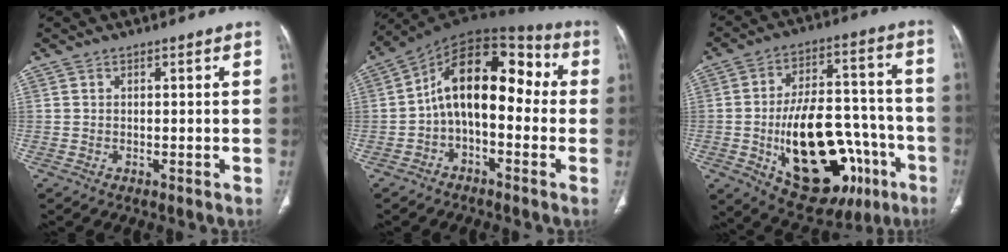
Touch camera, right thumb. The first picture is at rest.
{"total": 15.1, "force": [-0.7, 8.8, 12.3], "torque": [-0.159, 0.059, -0.027]}
{"total": 26.5, "force": [-8.9, 13.9, 20.8], "torque": [-0.301, 0.033, -0.115]}